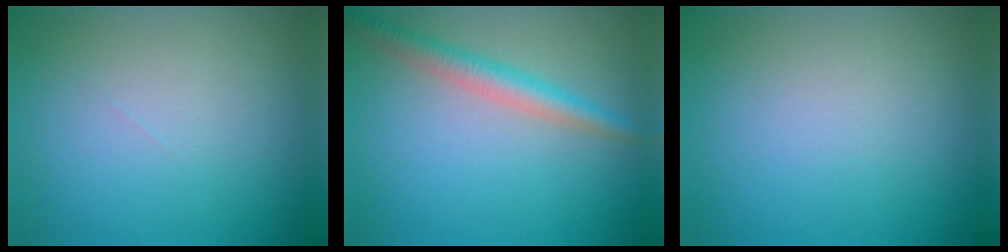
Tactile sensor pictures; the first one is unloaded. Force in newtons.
{"total": 3.0, "press": 3.0, "slide": 0.1}
{"total": 0.0}